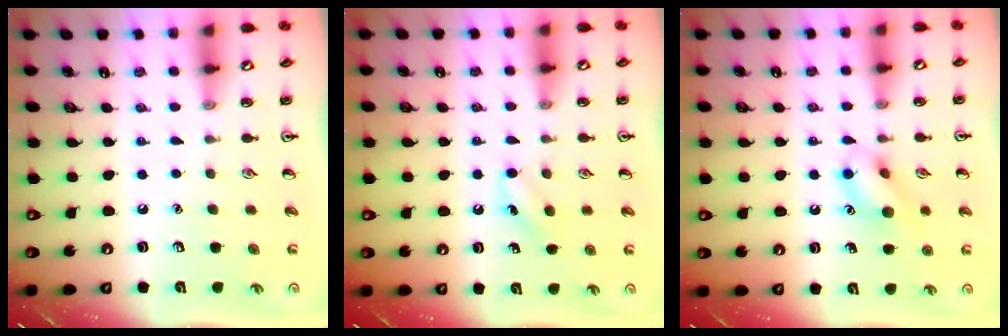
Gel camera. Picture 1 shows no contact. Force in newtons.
{"total": 6.3, "press": 6.0, "slide": 2.0}
{"total": 10.7, "press": 10.7, "slide": 1.0}